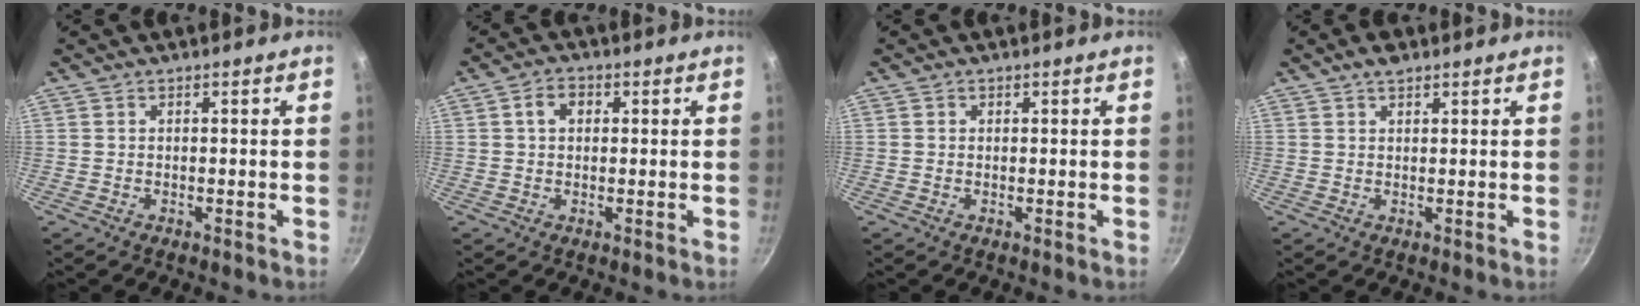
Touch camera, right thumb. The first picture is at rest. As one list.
[{"total": 3.9, "force": [0.9, 2.9, 2.5], "torque": [-0.026, 0.007, 0.010]}, {"total": 0.6, "force": [0.2, 0.6, 0.1], "torque": [0.002, 0.002, 0.001]}, {"total": 3.0, "force": [2.0, 1.5, 1.6], "torque": [-0.018, -0.003, 0.031]}]